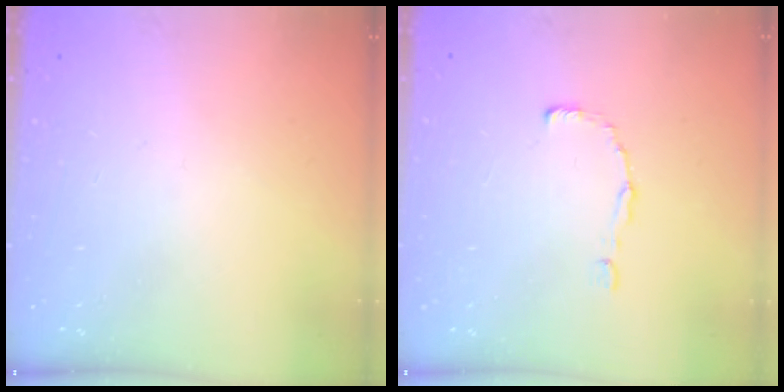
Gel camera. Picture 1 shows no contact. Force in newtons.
{"total": 0.0}